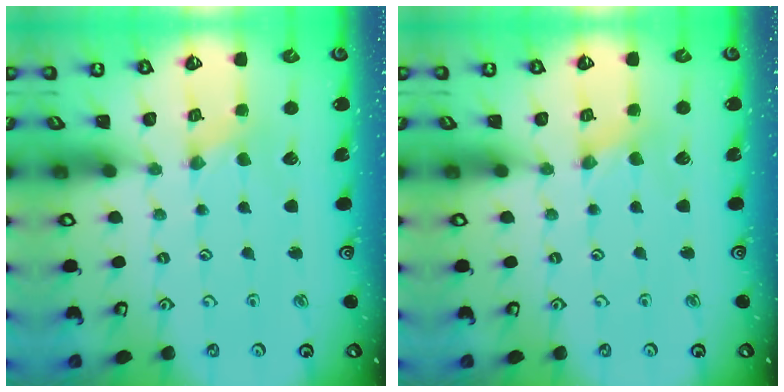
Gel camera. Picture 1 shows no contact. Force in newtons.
{"total": 1.5, "press": 1.5, "slide": 0.4}